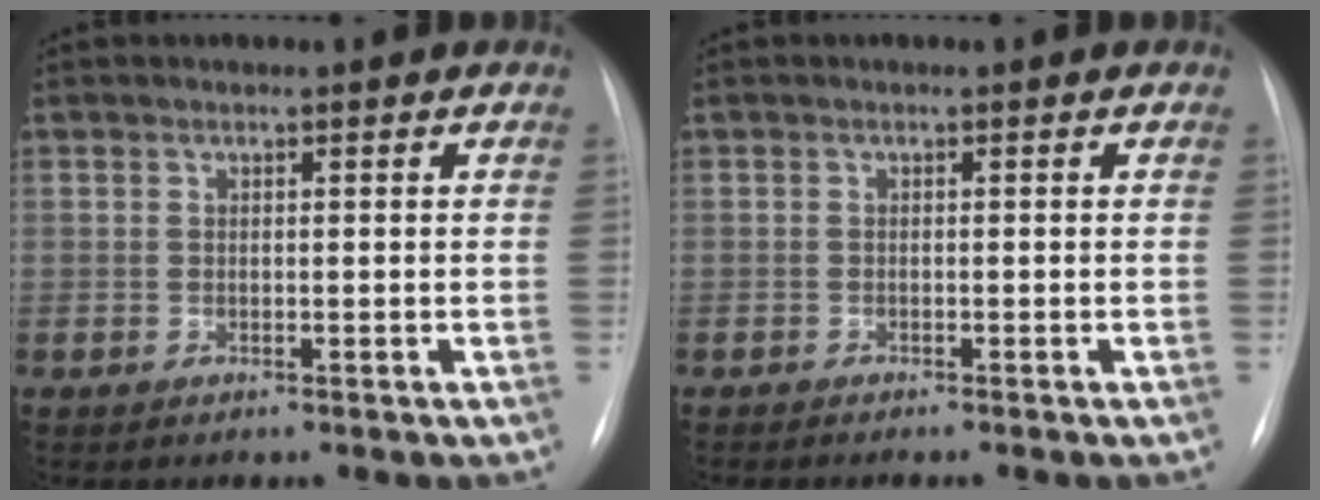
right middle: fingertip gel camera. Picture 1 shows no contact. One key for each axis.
{"total": 1.5, "fx": -1.3, "fy": -0.1, "fz": 0.8, "tx": -0.006, "ty": -0.001, "tz": -0.016}